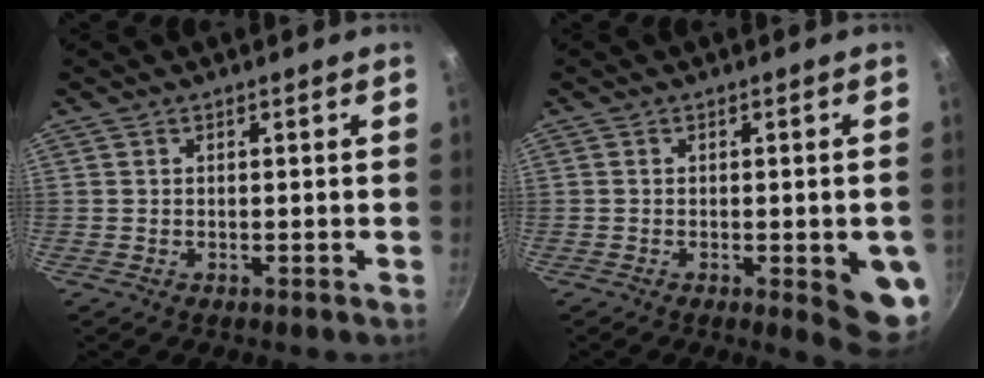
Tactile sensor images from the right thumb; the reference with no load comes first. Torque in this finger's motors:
{"motor_torque": [1.95, 1.98, 1.44, -0.58, 0.24]}